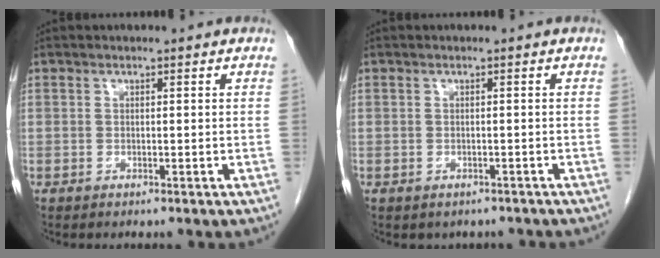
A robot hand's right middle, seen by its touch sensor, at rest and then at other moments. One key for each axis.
{"total": 2.5, "fx": -2.1, "fy": 1.4, "fz": 0.4, "tx": -0.005, "ty": 0.004, "tz": -0.024}